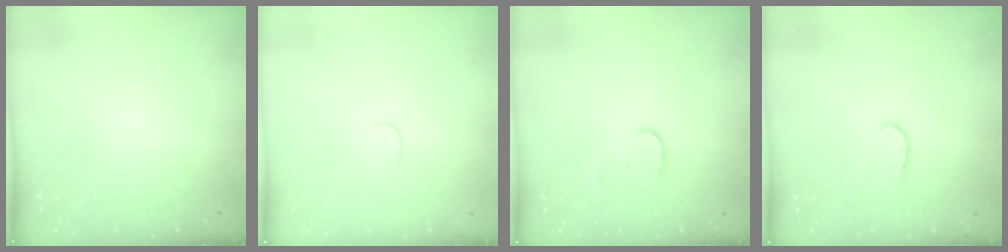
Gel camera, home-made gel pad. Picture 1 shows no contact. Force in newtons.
{"total": 4.9, "press": 4.9, "slide": 0.3}
{"total": 8.1, "press": 8.1, "slide": 0.4}
{"total": 4.3, "press": 4.3, "slide": 0.4}